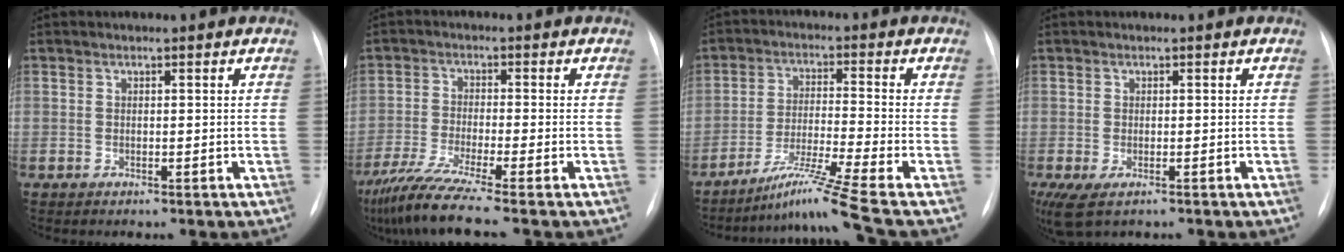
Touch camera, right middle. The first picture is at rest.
{"total": 9.6, "force": [-7.5, -1.5, 5.8], "torque": [-0.102, -0.039, -0.131]}
{"total": 9.6, "force": [-7.2, -2.9, 5.7], "torque": [-0.109, -0.025, -0.127]}
{"total": 5.3, "force": [-3.3, 2.0, 3.6], "torque": [-0.070, -0.018, -0.058]}